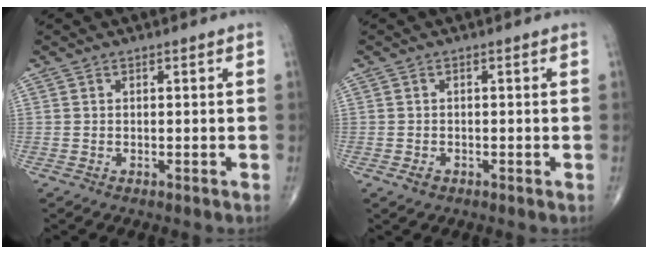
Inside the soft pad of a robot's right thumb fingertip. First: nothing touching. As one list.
[{"total": 1.5, "force": [-0.8, 1.0, 0.7], "torque": [-0.010, 0.002, -0.013]}]